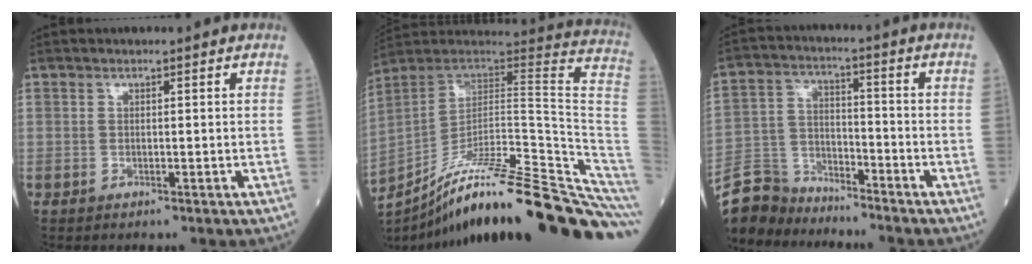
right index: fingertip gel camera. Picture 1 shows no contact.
{"total": 32.2, "force": [-25.2, 1.0, 19.9], "torque": [-0.177, -0.007, -0.366]}
{"total": 9.8, "force": [-9.3, 3.2, 0.3], "torque": [-0.015, 0.013, -0.184]}